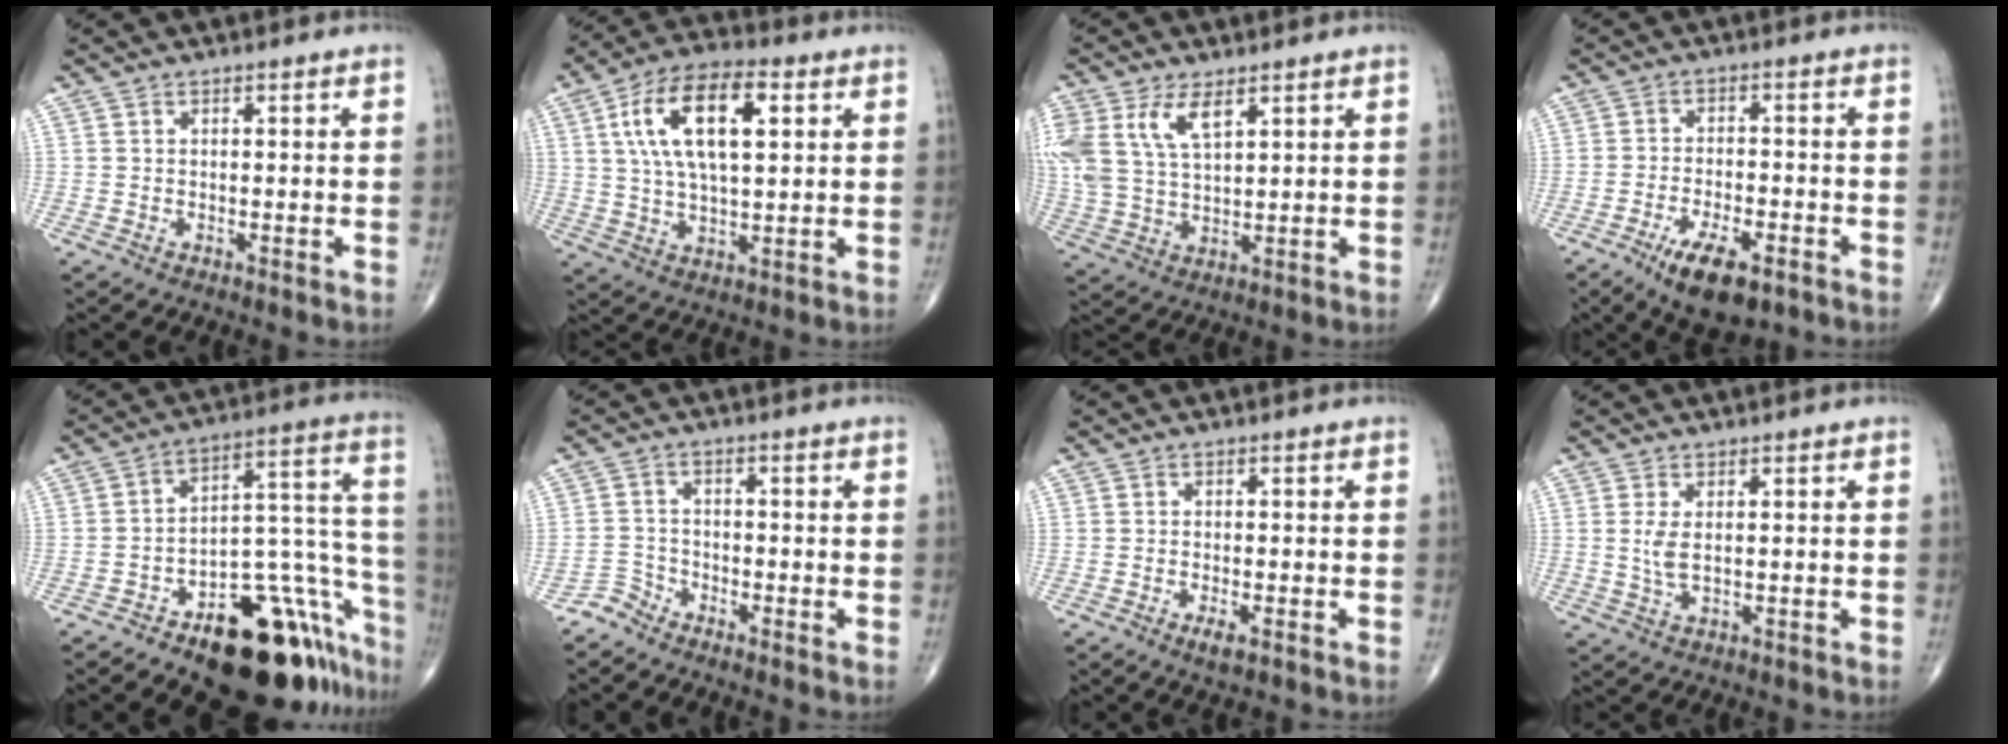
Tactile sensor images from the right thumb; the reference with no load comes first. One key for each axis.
{"total": 15.6, "fx": 4.5, "fy": 7.0, "fz": 13.2, "tx": -0.239, "ty": 0.009, "tz": 0.079}
{"total": 12.2, "fx": 5.4, "fy": 6.3, "fz": 9.0, "tx": -0.200, "ty": -0.004, "tz": 0.116}
{"total": 9.7, "fx": -5.4, "fy": 3.7, "fz": 7.2, "tx": -0.119, "ty": 0.012, "tz": -0.084}
{"total": 25.7, "fx": -14.0, "fy": 10.7, "fz": 18.7, "tx": -0.148, "ty": 0.111, "tz": -0.194}
{"total": 2.7, "fx": -2.6, "fy": 0.8, "fz": -0.5, "tx": 0.016, "ty": -0.002, "tz": -0.058}
{"total": 2.2, "fx": -1.1, "fy": 0.6, "fz": 1.8, "tx": -0.033, "ty": -0.003, "tz": -0.021}
{"total": 3.2, "fx": 0.4, "fy": 1.2, "fz": 2.9, "tx": -0.069, "ty": -0.006, "tz": 0.014}